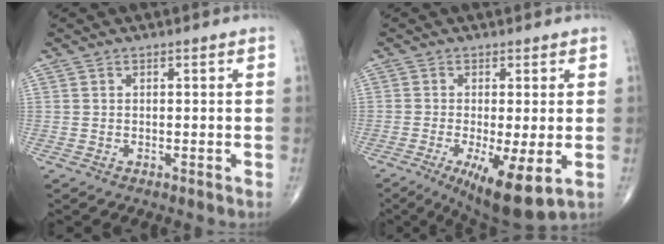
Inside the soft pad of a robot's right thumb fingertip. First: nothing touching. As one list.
[{"total": 10.8, "force": [-3.3, 2.7, 10.0], "torque": [-0.170, -0.024, -0.046]}]